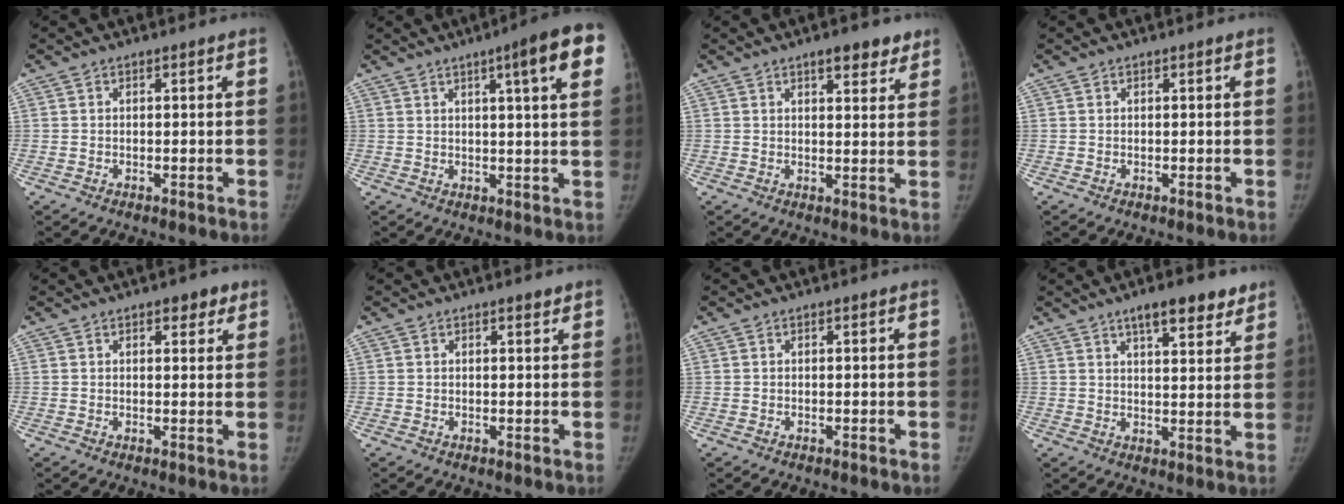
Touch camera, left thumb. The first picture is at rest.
{"total": 11.6, "force": [5.1, 1.2, 10.3], "torque": [-0.124, -0.008, 0.057]}
{"total": 5.8, "force": [4.0, 2.3, 3.6], "torque": [-0.023, -0.019, 0.050]}
{"total": 0.0}
{"total": 3.6, "force": [2.2, 1.8, 2.2], "torque": [-0.007, -0.007, 0.024]}
{"total": 0.9, "force": [0.7, 0.3, 0.5], "torque": [-0.004, -0.004, 0.009]}
{"total": 0.0}
{"total": 8.9, "force": [6.0, 2.9, 5.8], "torque": [-0.058, -0.029, 0.087]}